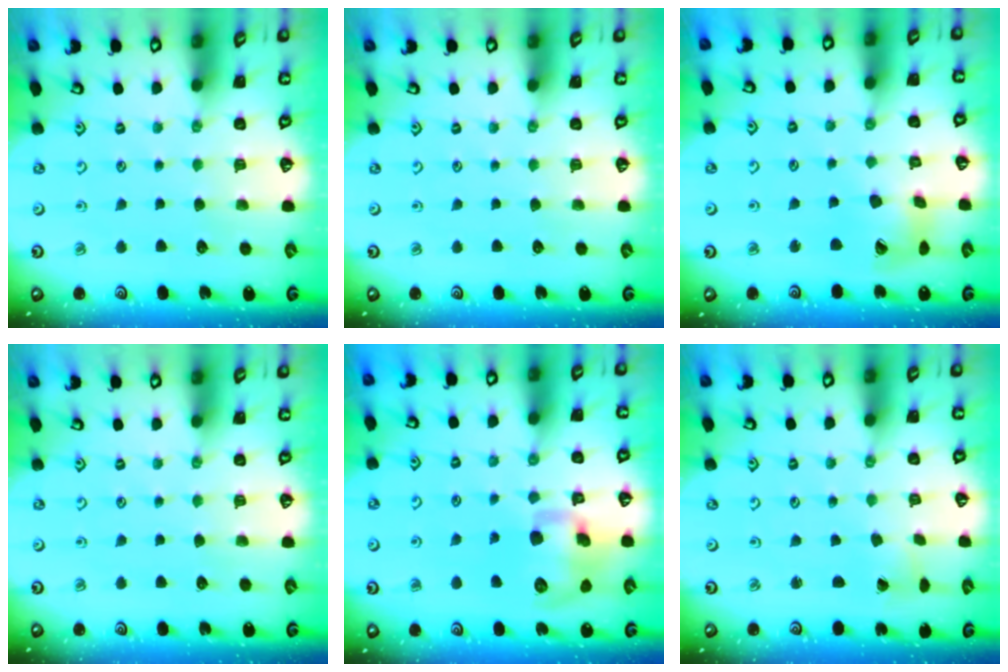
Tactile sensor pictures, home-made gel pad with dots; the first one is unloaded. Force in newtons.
{"total": 0.0}
{"total": 12.9, "press": 12.8, "slide": 1.7}
{"total": 0.0}
{"total": 12.6, "press": 12.5, "slide": 2.1}
{"total": 0.9, "press": 0.9, "slide": 0.0}